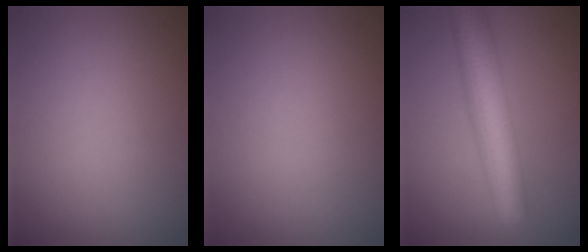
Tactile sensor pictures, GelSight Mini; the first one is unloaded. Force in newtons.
{"total": 0.0}
{"total": 8.4, "press": 8.4, "slide": 0.3}